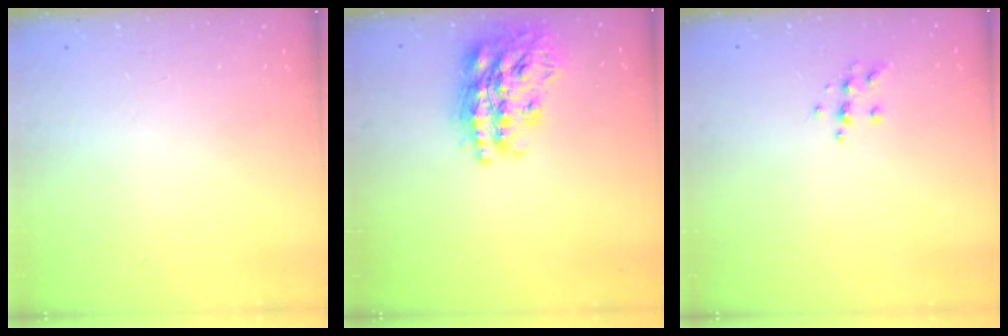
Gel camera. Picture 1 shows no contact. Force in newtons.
{"total": 23.2, "press": 23.2, "slide": 1.8}
{"total": 6.4, "press": 6.3, "slide": 1.2}